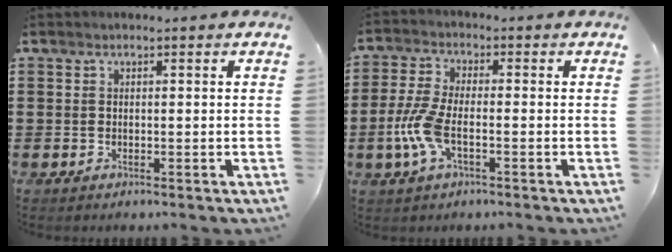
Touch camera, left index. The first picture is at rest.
{"total": 6.6, "force": [-1.9, 2.4, 5.8], "torque": [-0.139, -0.012, -0.038]}